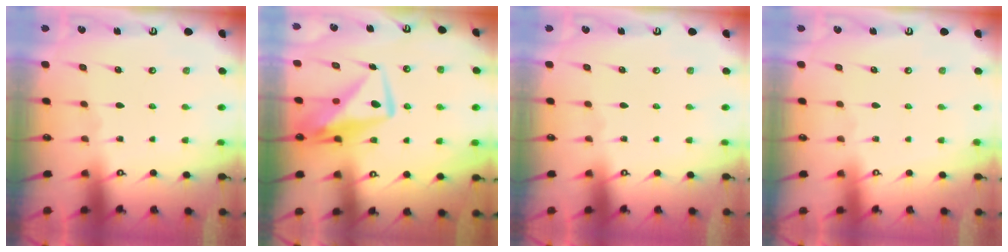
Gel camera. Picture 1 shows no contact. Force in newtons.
{"total": 10.7, "press": 10.7, "slide": 0.9}
{"total": 0.0}
{"total": 4.0, "press": 4.0, "slide": 0.1}